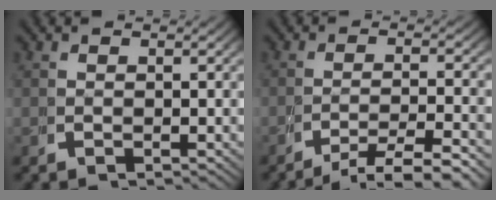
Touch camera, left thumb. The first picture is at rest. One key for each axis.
{"total": 4.3, "fx": -2.7, "fy": 1.6, "fz": 2.8, "tx": -0.041, "ty": -0.007, "tz": -0.040}